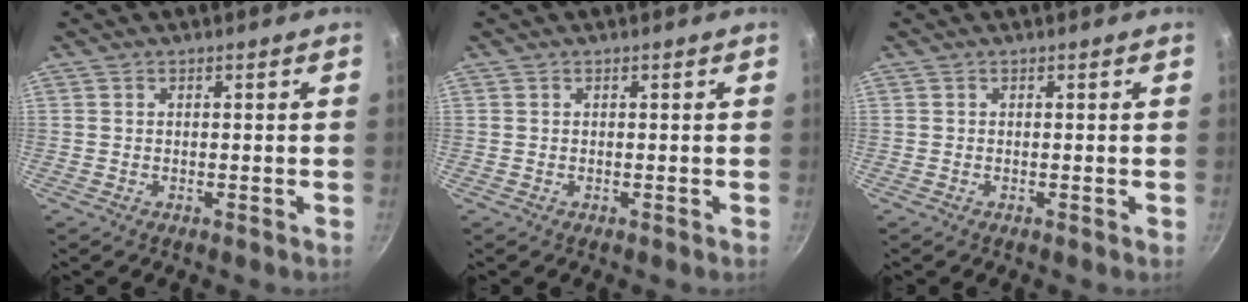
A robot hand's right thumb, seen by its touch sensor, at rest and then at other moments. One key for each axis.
{"total": 0.0}
{"total": 0.0}